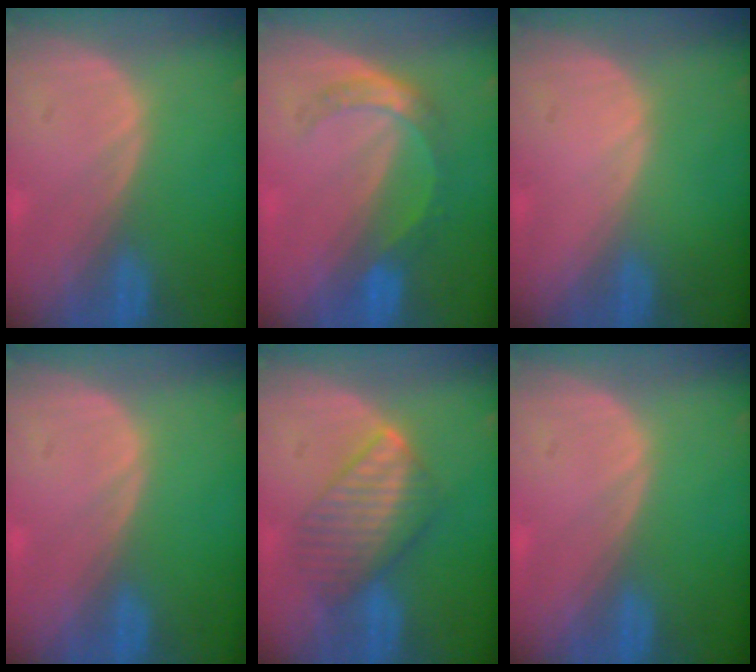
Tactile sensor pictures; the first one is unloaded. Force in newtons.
{"total": 5.4, "press": 4.7, "slide": 2.5}
{"total": 0.0}
{"total": 0.0}
{"total": 6.8, "press": 6.8, "slide": 0.2}
{"total": 0.0}